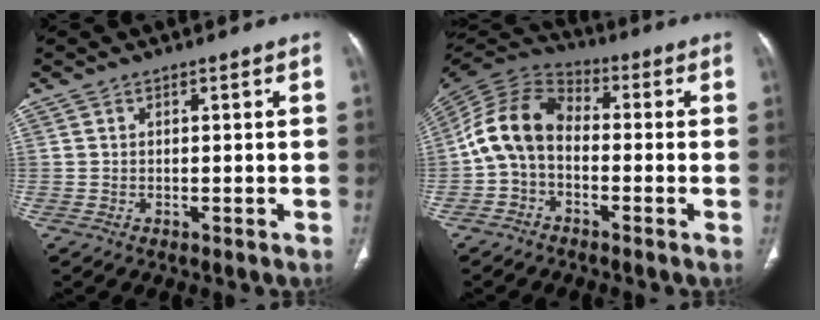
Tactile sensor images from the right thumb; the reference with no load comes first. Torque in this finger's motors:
{"motor_torque": [0.68, 0.55, 1.70, -0.65, 0.15]}